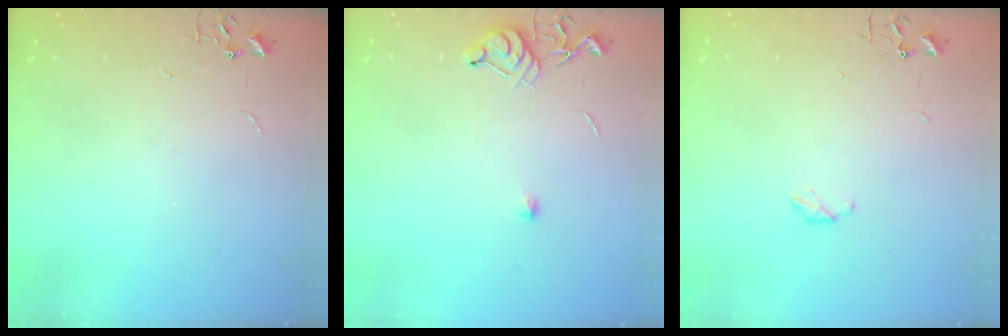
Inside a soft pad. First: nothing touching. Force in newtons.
{"total": 7.1, "press": 7.0, "slide": 1.0}
{"total": 3.8, "press": 3.8, "slide": 0.6}